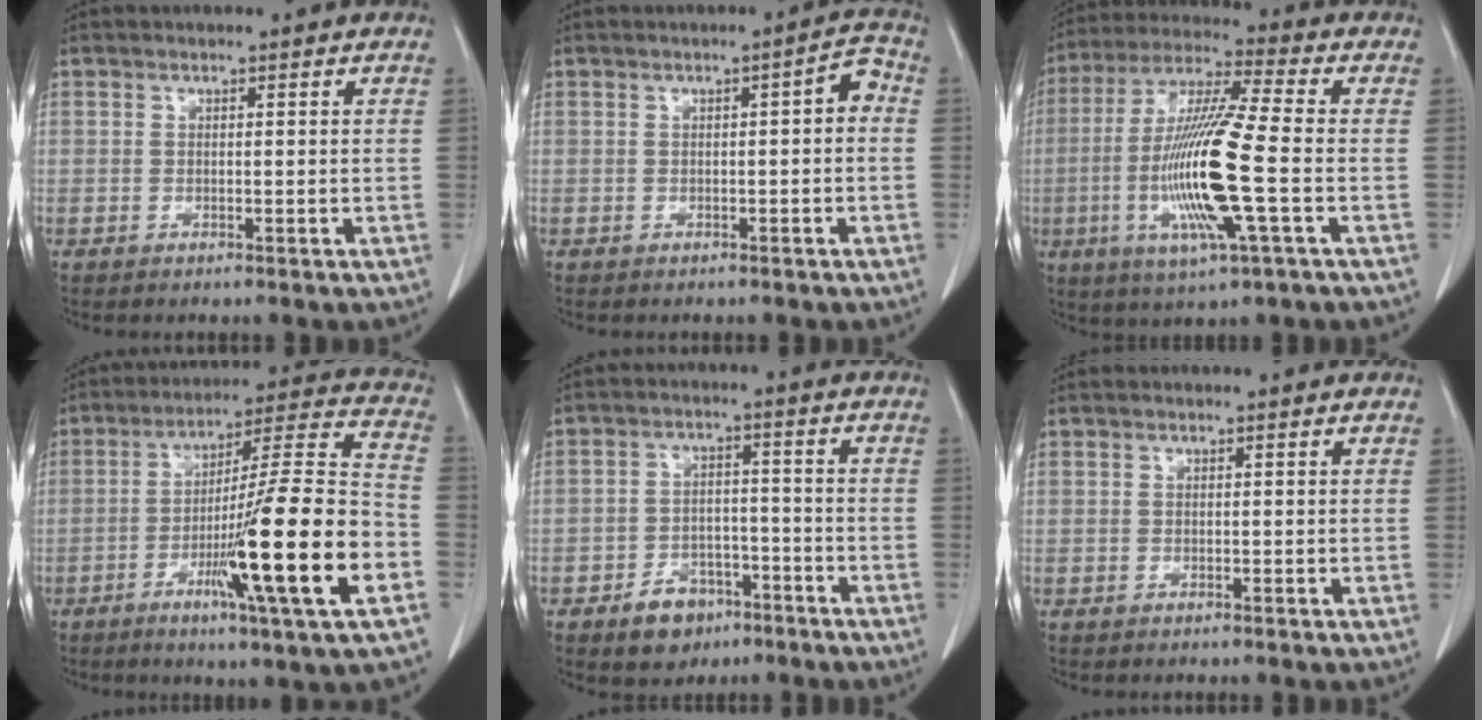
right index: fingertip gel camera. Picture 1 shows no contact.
{"total": 2.8, "force": [-0.1, 0.7, 2.7], "torque": [-0.032, 0.015, -0.003]}
{"total": 16.5, "force": [-3.3, 0.5, 16.1], "torque": [-0.331, -0.014, -0.068]}
{"total": 20.7, "force": [-7.0, -0.4, 19.5], "torque": [-0.296, -0.012, -0.115]}
{"total": 8.8, "force": [-5.6, 5.6, 3.8], "torque": [-0.065, 0.023, -0.087]}
{"total": 0.0}